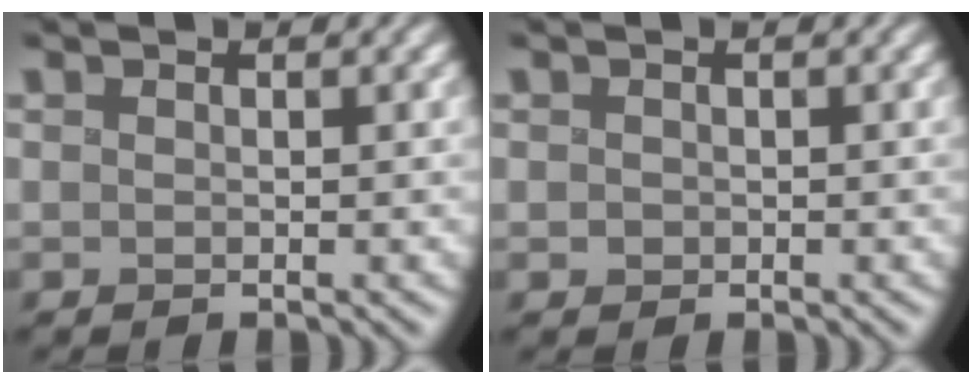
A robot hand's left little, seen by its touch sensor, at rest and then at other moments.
{"total": 0.6, "force": [-0.1, 0.6, 0.0], "torque": [0.001, 0.000, 0.001]}